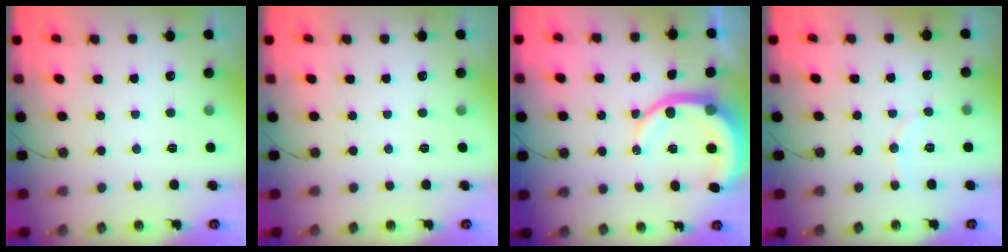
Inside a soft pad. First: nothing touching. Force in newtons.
{"total": 0.0}
{"total": 10.7, "press": 10.6, "slide": 1.5}
{"total": 4.7, "press": 4.6, "slide": 0.7}